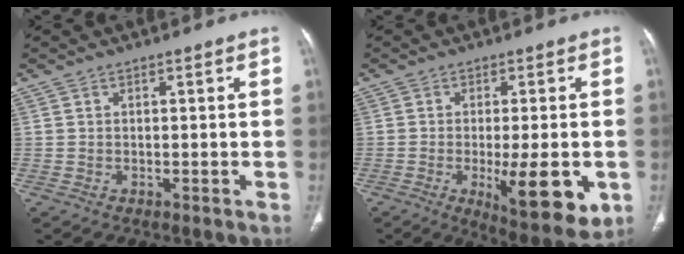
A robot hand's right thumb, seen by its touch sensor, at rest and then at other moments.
{"total": 13.1, "force": [-3.5, 4.0, 12.0], "torque": [-0.163, -0.023, -0.042]}